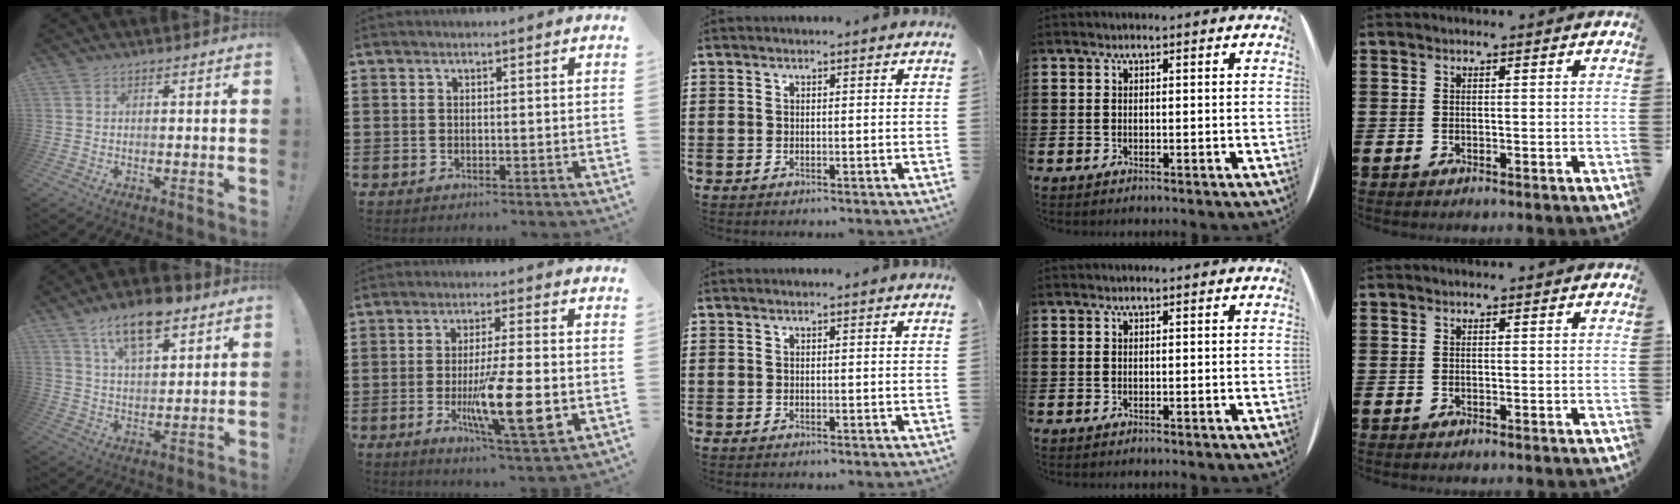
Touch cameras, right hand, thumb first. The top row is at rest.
{"thumb": {"total": 12.6, "force": [8.1, 5.8, 7.8], "torque": [-0.129, -0.034, 0.144]}, "index": {"total": 12.9, "force": [-2.9, 2.7, 12.3], "torque": [-0.216, -0.014, -0.049]}}